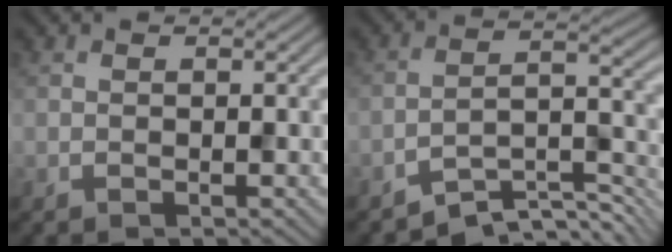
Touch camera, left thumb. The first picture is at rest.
{"total": 7.2, "force": [-6.0, 1.8, 3.6], "torque": [-0.057, 0.003, -0.108]}